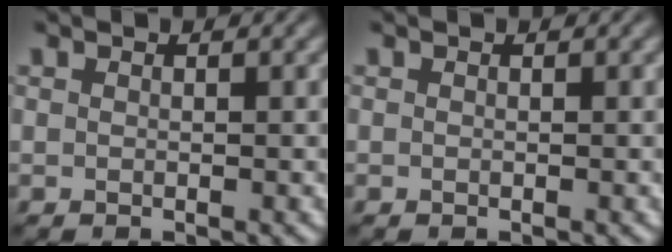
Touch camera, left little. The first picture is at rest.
{"total": 0.0}